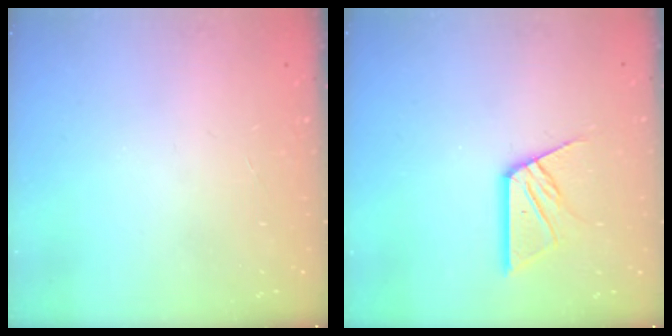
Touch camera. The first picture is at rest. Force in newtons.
{"total": 11.8, "press": 11.8, "slide": 1.1}